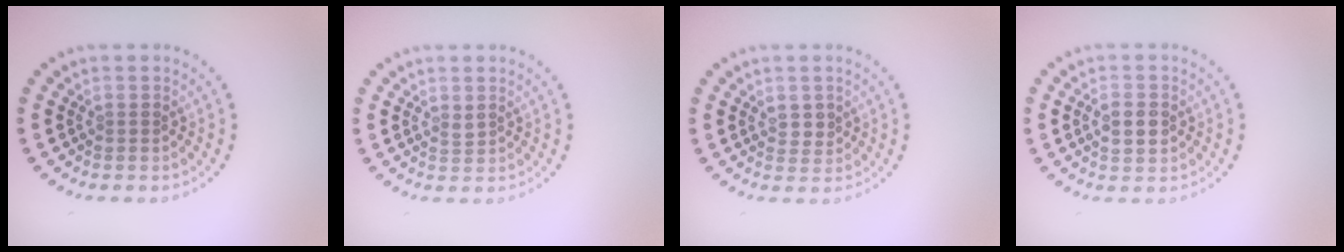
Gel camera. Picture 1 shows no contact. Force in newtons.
{"total": 0.6, "press": 0.5, "slide": 0.3}
{"total": 1.4, "press": 1.2, "slide": 0.6}
{"total": 2.2, "press": 2.2, "slide": 0.0}